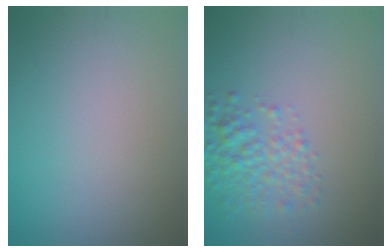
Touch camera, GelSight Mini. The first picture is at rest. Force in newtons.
{"total": 3.4, "press": 3.4, "slide": 0.1}